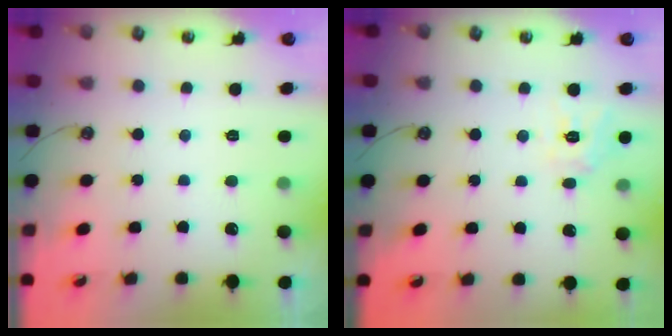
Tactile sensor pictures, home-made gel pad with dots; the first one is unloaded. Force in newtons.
{"total": 9.8, "press": 9.7, "slide": 0.9}